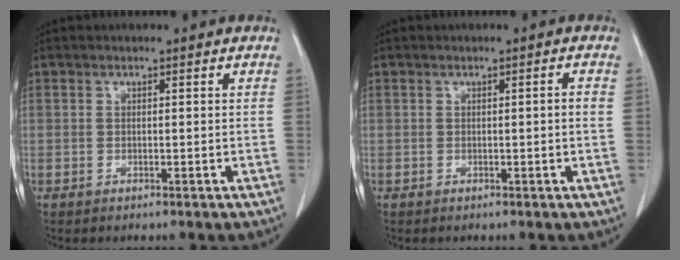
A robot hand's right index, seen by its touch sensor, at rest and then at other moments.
{"total": 1.1, "force": [-0.1, -0.1, 1.1], "torque": [-0.017, 0.001, 0.000]}